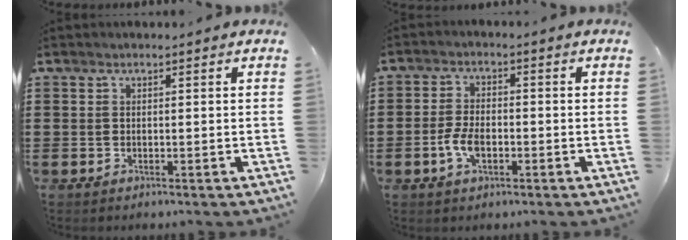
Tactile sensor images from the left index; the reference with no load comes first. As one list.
[{"total": 4.6, "force": [-1.4, 2.3, 3.7], "torque": [-0.093, -0.004, -0.031]}]